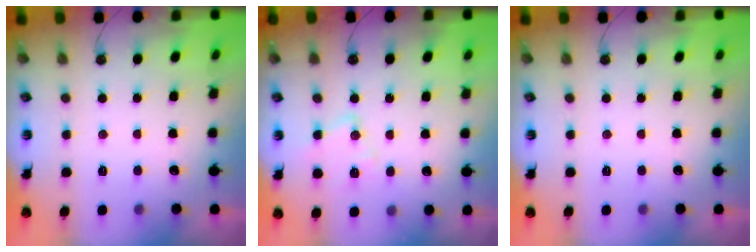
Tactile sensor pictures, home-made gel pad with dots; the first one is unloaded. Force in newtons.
{"total": 11.2, "press": 11.2, "slide": 0.7}
{"total": 0.0}